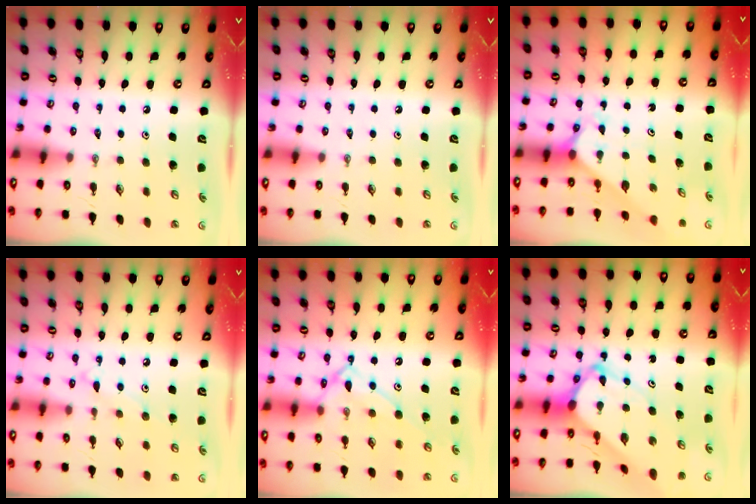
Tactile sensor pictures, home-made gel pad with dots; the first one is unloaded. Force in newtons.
{"total": 0.0}
{"total": 2.8, "press": 2.8, "slide": 0.2}
{"total": 7.0, "press": 7.0, "slide": 0.2}
{"total": 13.7, "press": 13.7, "slide": 0.9}
{"total": 6.7, "press": 6.6, "slide": 0.6}